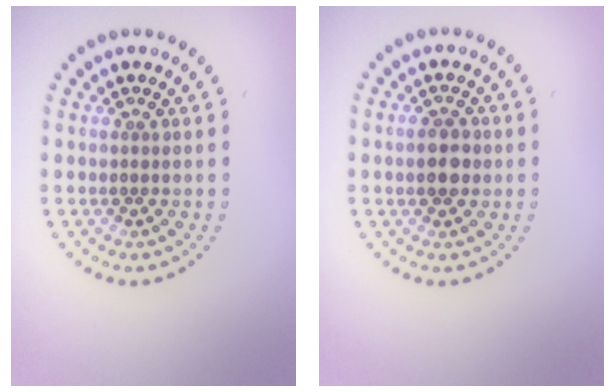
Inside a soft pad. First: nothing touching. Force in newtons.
{"total": 2.5, "press": 2.5, "slide": 0.1}